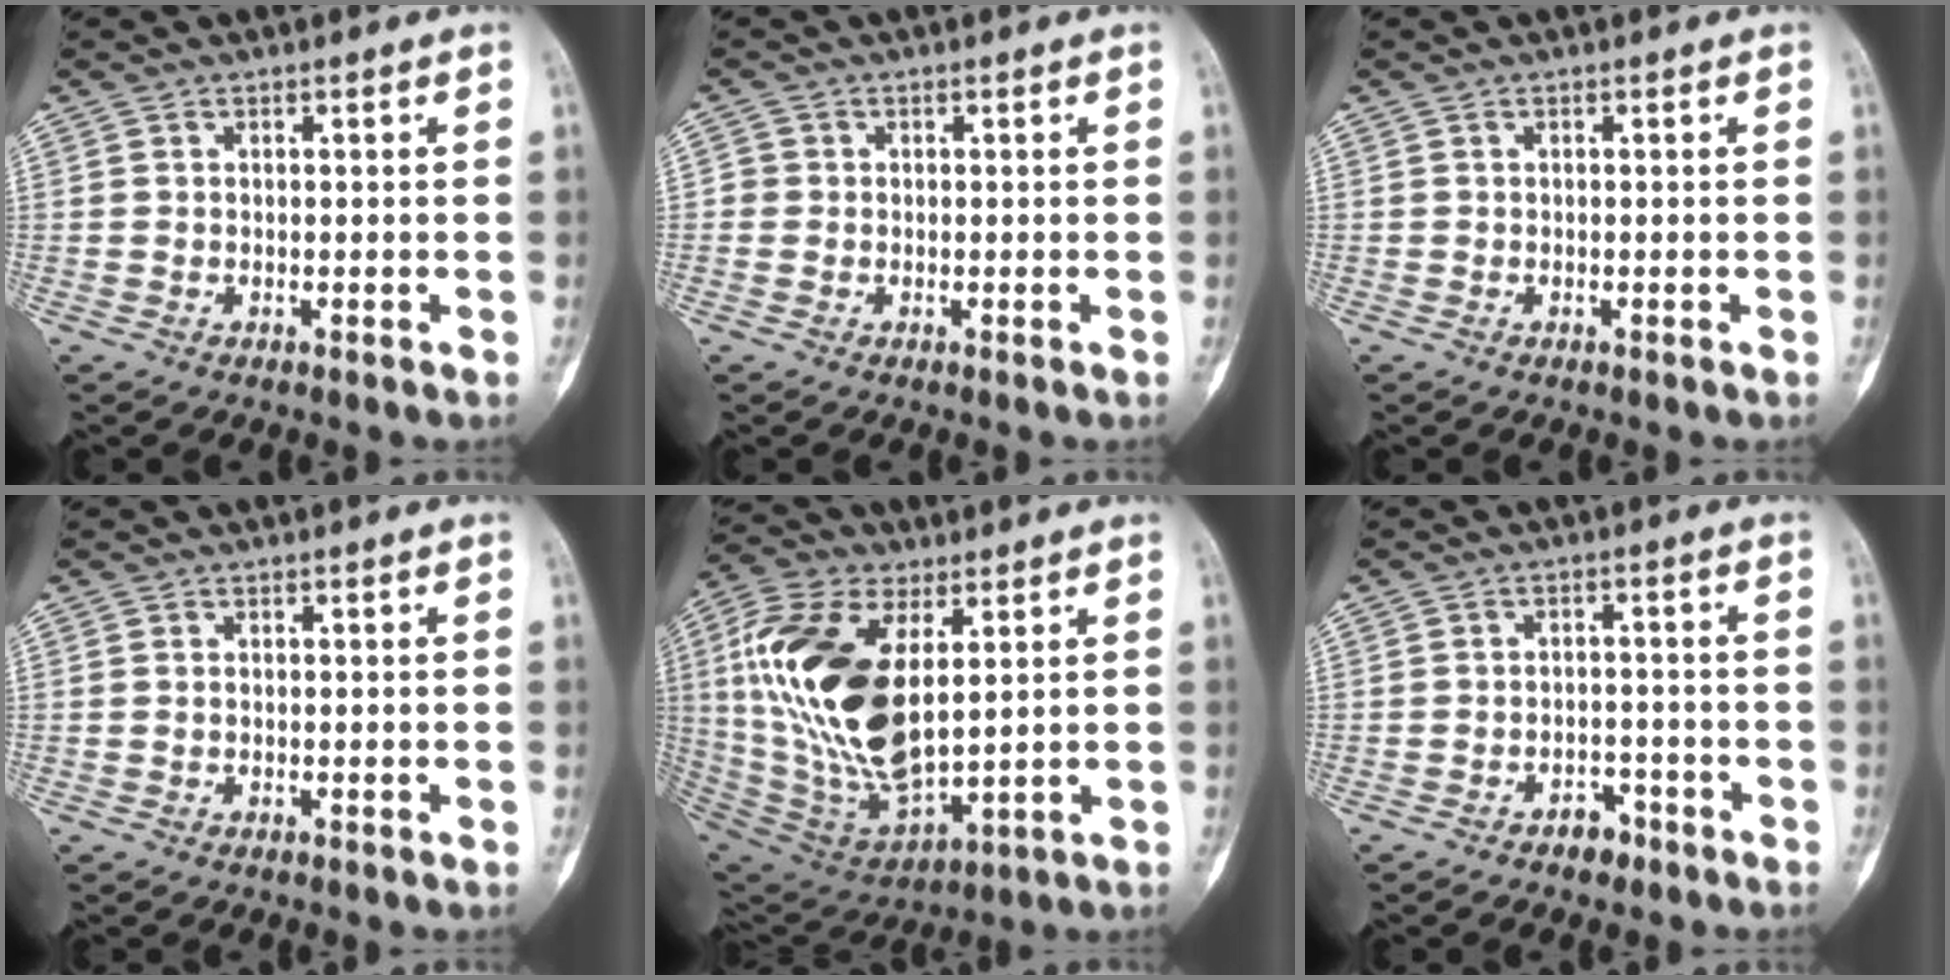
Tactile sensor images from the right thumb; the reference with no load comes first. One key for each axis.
{"total": 1.4, "fx": -0.1, "fy": 1.3, "fz": 0.3, "tx": 0.004, "ty": 0.005, "tz": -0.005}
{"total": 0.0}
{"total": 0.0}
{"total": 23.0, "fx": 4.5, "fy": 11.7, "fz": 19.2, "tx": -0.390, "ty": -0.023, "tz": 0.090}
{"total": 2.6, "fx": -1.8, "fy": 1.5, "fz": 1.0, "tx": -0.011, "ty": 0.013, "tz": -0.026}